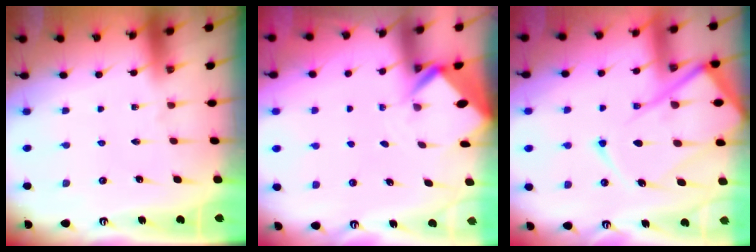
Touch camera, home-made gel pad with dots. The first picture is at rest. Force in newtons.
{"total": 3.1, "press": 3.1, "slide": 0.2}
{"total": 18.5, "press": 18.3, "slide": 2.1}